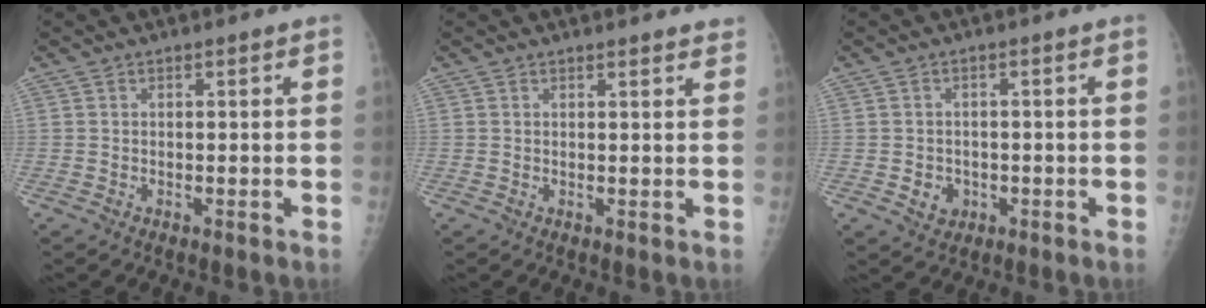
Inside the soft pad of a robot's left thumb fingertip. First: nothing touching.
{"total": 2.5, "force": [2.4, 0.4, 0.6], "torque": [-0.001, -0.011, 0.020]}
{"total": 3.2, "force": [-0.8, 2.9, 1.3], "torque": [-0.005, 0.004, -0.003]}